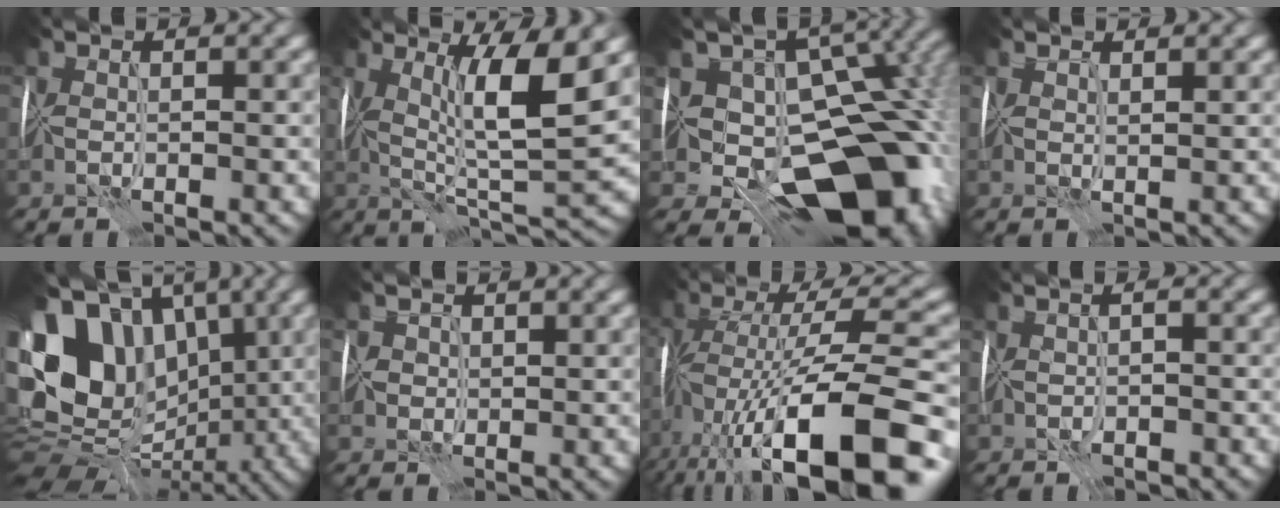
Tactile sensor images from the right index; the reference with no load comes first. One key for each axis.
{"total": 7.8, "fx": 2.3, "fy": 0.9, "fz": 7.4, "tx": -0.128, "ty": -0.004, "tz": 0.043}
{"total": 16.0, "fx": -1.4, "fy": 11.0, "fz": 11.5, "tx": -0.107, "ty": -0.012, "tz": 0.002}
{"total": 1.0, "fx": 0.9, "fy": -0.3, "fz": 0.1, "tx": 0.000, "ty": 0.001, "tz": 0.017}
{"total": 16.0, "fx": 2.2, "fy": 12.2, "fz": 10.1, "tx": -0.198, "ty": 0.021, "tz": 0.052}
{"total": 1.4, "fx": 0.7, "fy": 1.2, "fz": 0.1, "tx": 0.003, "ty": 0.000, "tz": 0.009}
{"total": 16.0, "fx": -5.9, "fy": 5.7, "fz": 13.8, "tx": -0.227, "ty": 0.015, "tz": -0.100}
{"total": 1.2, "fx": -0.6, "fy": 0.6, "fz": 0.8, "tx": -0.002, "ty": 0.006, "tz": -0.006}